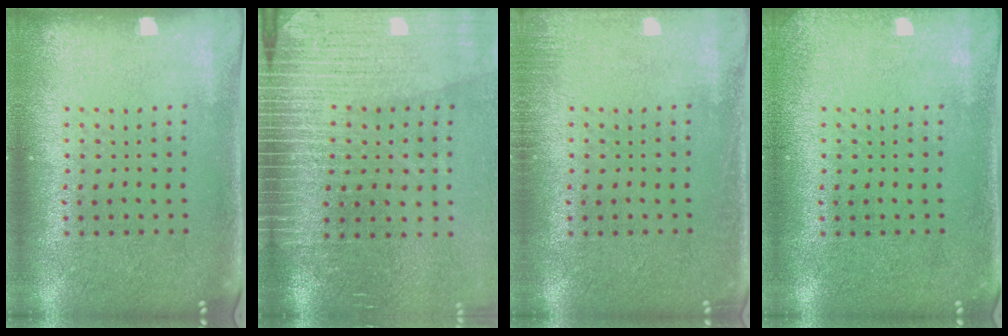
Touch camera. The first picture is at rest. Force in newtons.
{"total": 3.7, "press": 3.3, "slide": 1.6}
{"total": 1.3, "press": 1.3, "slide": 0.3}
{"total": 1.1, "press": 1.1, "slide": 0.1}